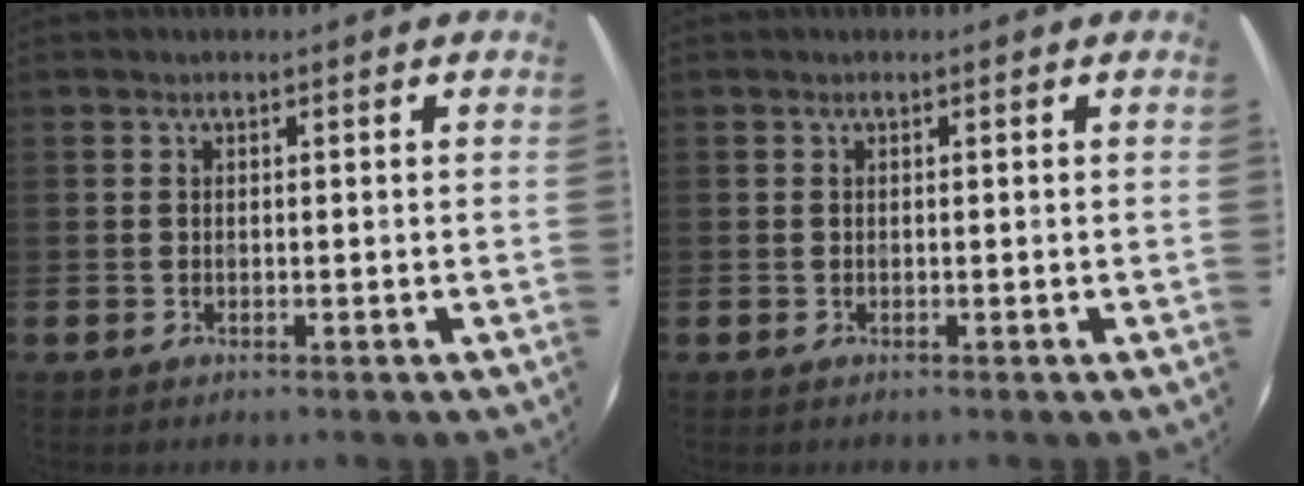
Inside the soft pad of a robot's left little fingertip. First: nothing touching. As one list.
[{"total": 0.0}]